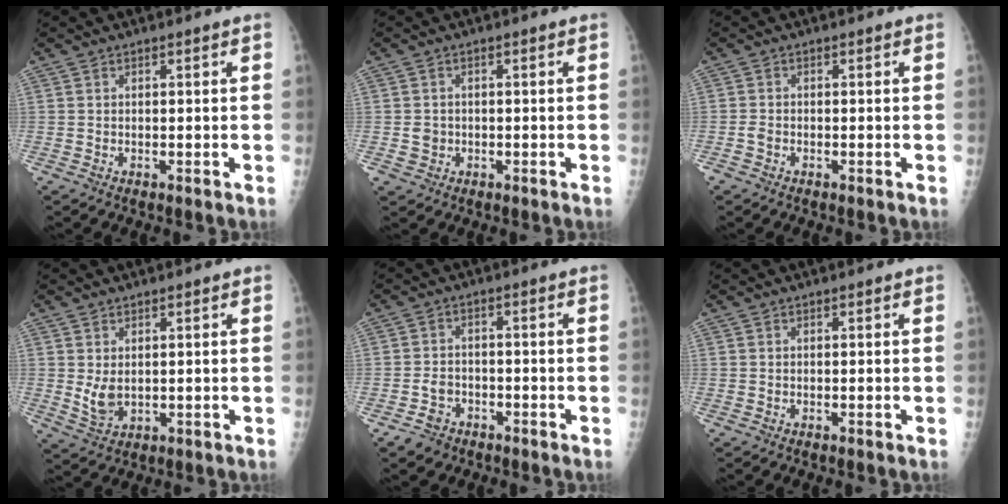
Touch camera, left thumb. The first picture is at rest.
{"total": 2.2, "force": [-0.3, 2.1, 0.6], "torque": [0.000, 0.005, -0.001]}
{"total": 1.3, "force": [-0.7, 0.9, 0.7], "torque": [-0.017, 0.001, -0.015]}
{"total": 4.1, "force": [0.9, 2.8, 2.9], "torque": [-0.046, -0.016, 0.027]}
{"total": 4.2, "force": [-2.7, 3.1, 0.9], "torque": [-0.009, 0.019, -0.043]}
{"total": 0.0}